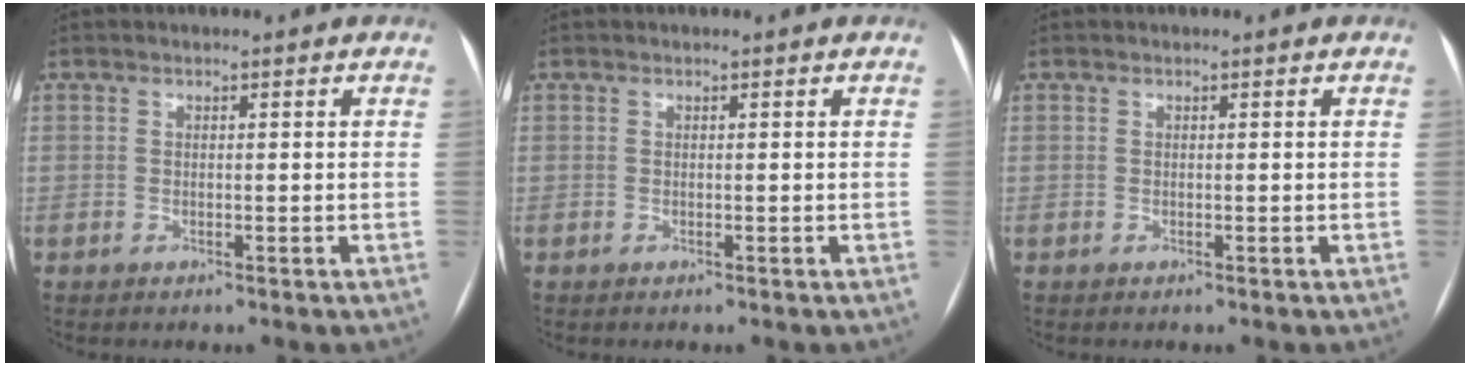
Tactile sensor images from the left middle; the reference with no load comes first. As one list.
[{"total": 0.0}, {"total": 0.0}]